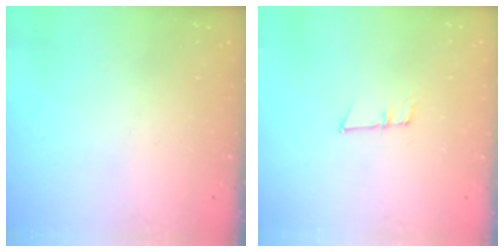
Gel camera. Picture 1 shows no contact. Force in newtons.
{"total": 5.4, "press": 5.2, "slide": 1.3}